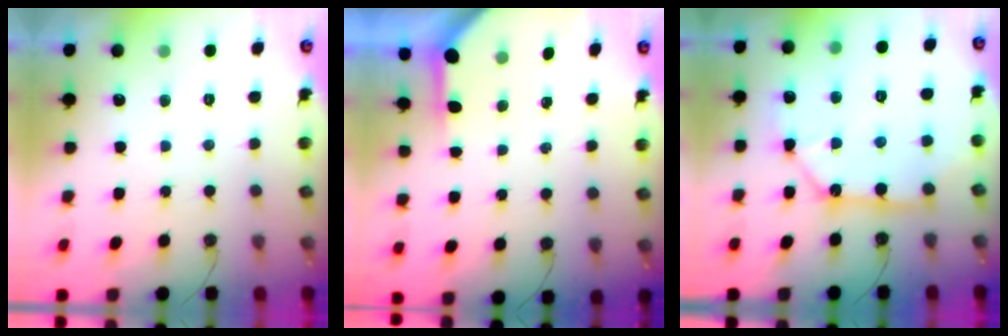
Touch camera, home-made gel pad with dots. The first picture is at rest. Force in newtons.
{"total": 3.2, "press": 3.2, "slide": 0.4}
{"total": 11.1, "press": 11.0, "slide": 1.4}